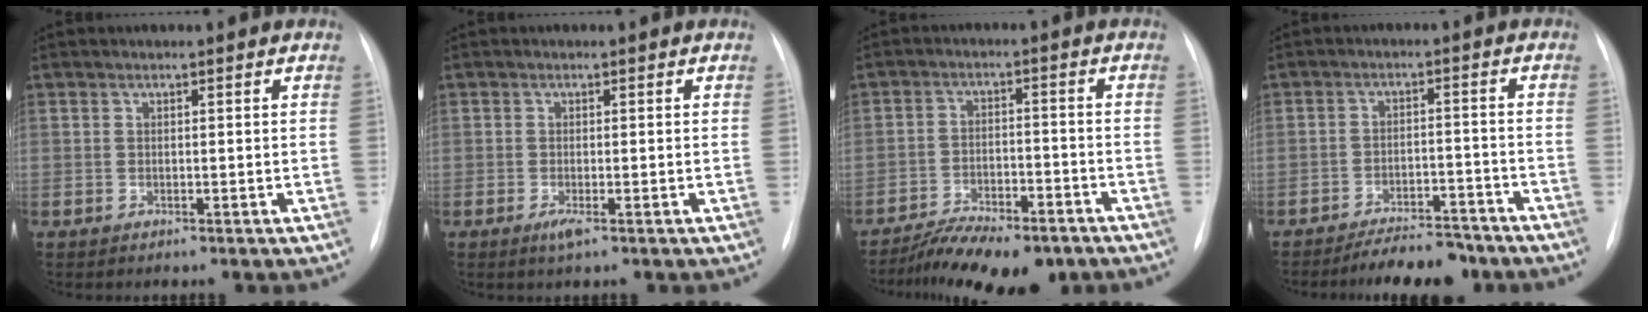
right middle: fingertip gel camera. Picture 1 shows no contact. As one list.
[{"total": 1.4, "force": [-0.7, 0.1, 1.2], "torque": [-0.022, -0.003, -0.013]}, {"total": 12.2, "force": [-9.7, 4.0, 6.3], "torque": [-0.096, -0.002, -0.150]}, {"total": 8.2, "force": [-7.3, 2.3, 2.9], "torque": [-0.034, 0.001, -0.113]}]